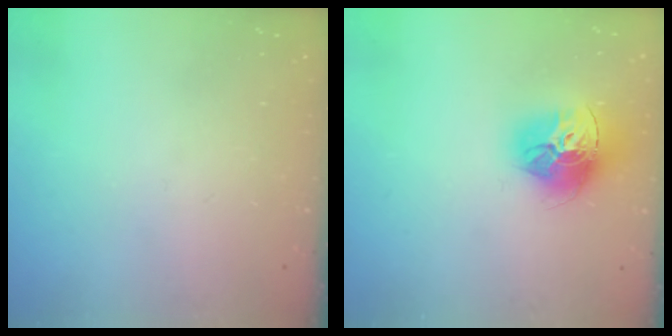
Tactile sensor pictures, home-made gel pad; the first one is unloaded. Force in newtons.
{"total": 15.7, "press": 15.6, "slide": 1.7}